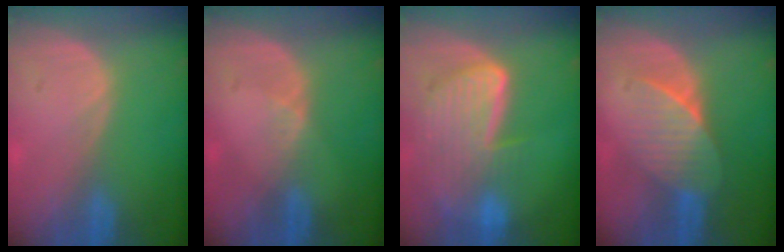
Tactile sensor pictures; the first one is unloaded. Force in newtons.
{"total": 1.8, "press": 1.2, "slide": 1.3}
{"total": 9.1, "press": 8.0, "slide": 4.5}
{"total": 6.7, "press": 6.3, "slide": 2.4}